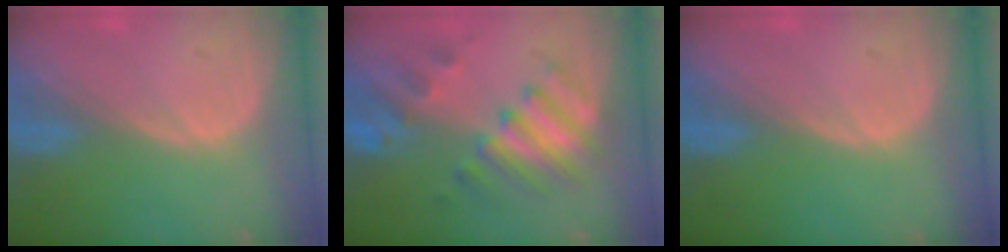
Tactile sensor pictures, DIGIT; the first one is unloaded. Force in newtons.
{"total": 7.4, "press": 7.3, "slide": 1.3}
{"total": 0.0}